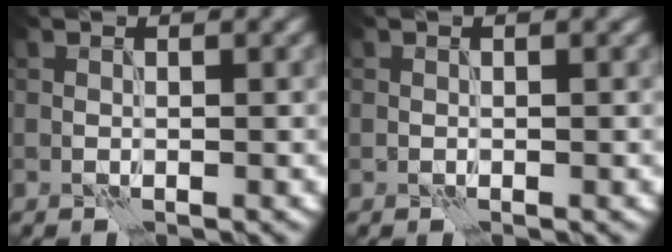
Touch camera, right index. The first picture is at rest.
{"total": 0.5, "force": [0.2, 0.2, 0.4], "torque": [-0.001, -0.001, 0.004]}